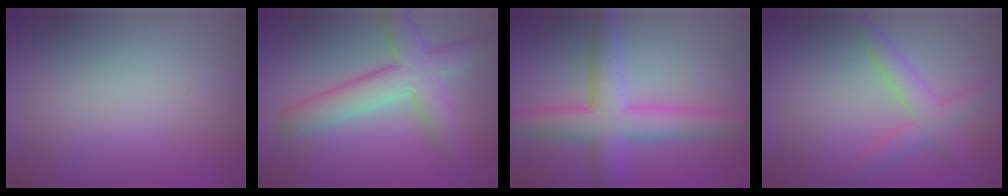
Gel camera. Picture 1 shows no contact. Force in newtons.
{"total": 6.2, "press": 6.2, "slide": 0.2}
{"total": 6.1, "press": 6.1, "slide": 0.1}
{"total": 3.2, "press": 3.1, "slide": 0.2}